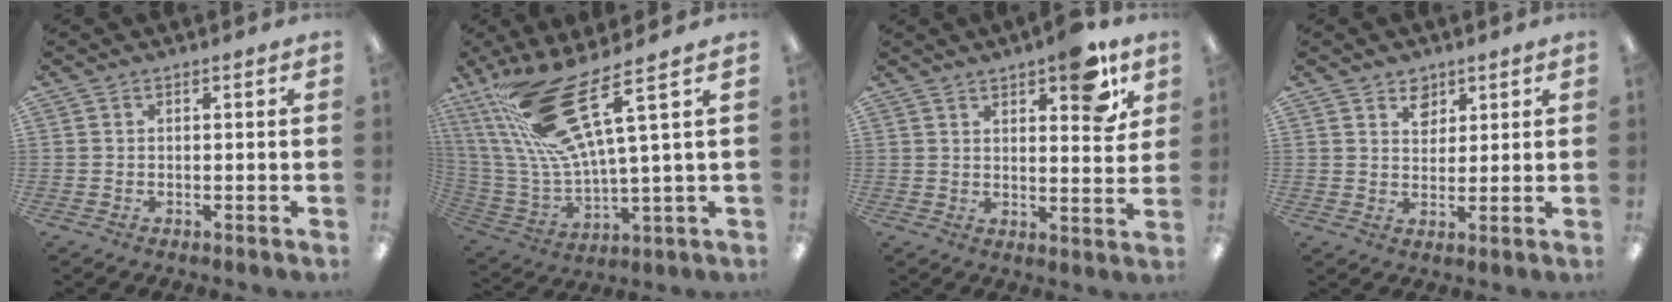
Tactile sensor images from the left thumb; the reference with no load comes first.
{"total": 23.5, "force": [12.3, 6.4, 19.0], "torque": [-0.389, -0.049, 0.211]}
{"total": 10.4, "force": [6.8, 3.7, 7.0], "torque": [-0.078, -0.032, 0.108]}
{"total": 4.7, "force": [3.3, 3.2, 0.8], "torque": [0.003, -0.015, 0.056]}